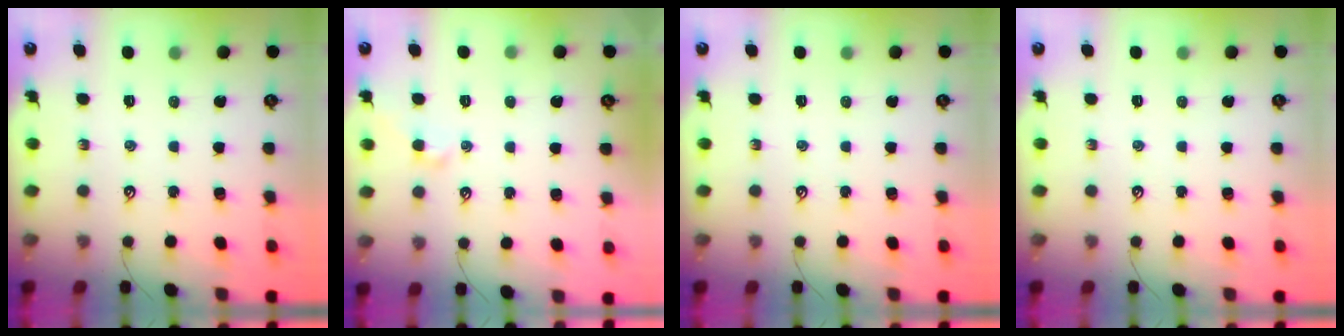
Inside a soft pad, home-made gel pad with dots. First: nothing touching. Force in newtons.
{"total": 0.7, "press": 0.4, "slide": 0.6}
{"total": 0.0}
{"total": 0.0}